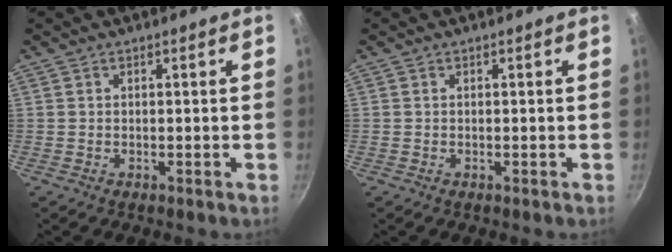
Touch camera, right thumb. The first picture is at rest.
{"total": 0.0}